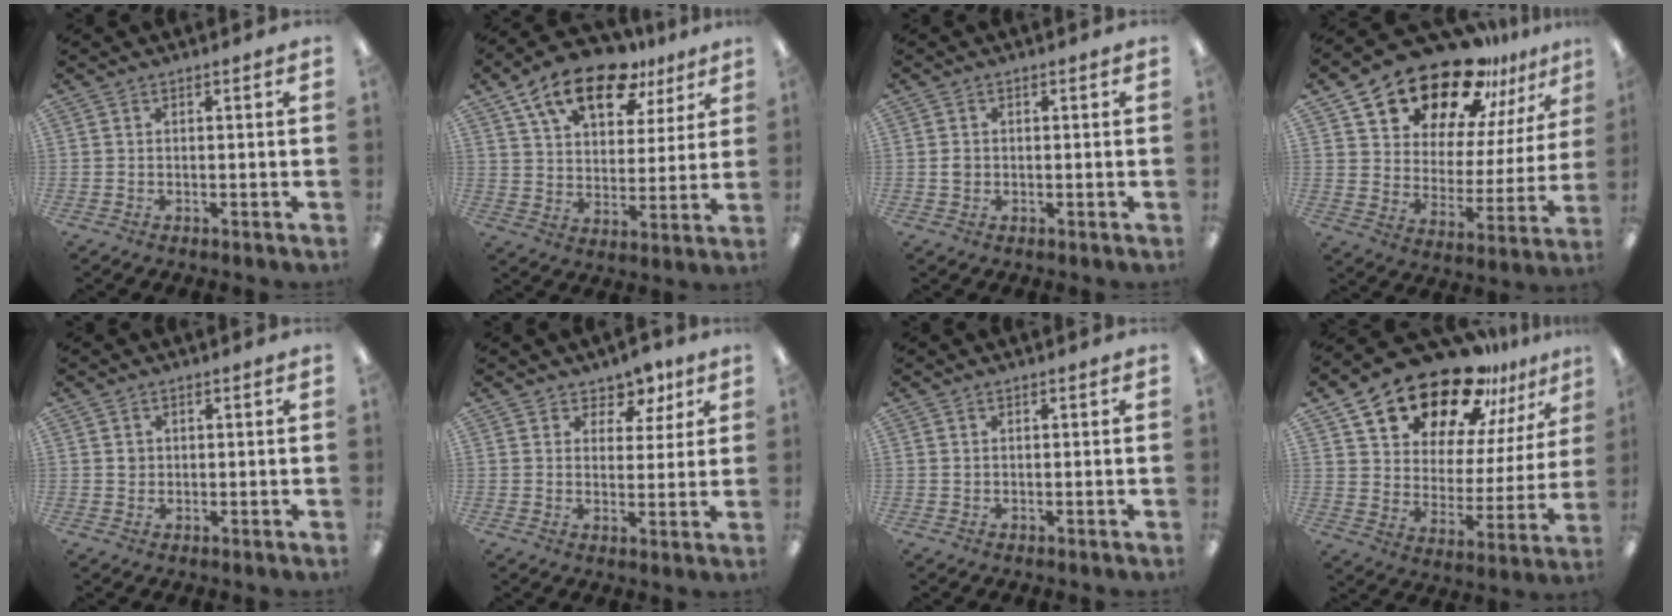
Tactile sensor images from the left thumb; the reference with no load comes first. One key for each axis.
{"total": 17.2, "fx": 11.1, "fy": 8.8, "fz": 9.7, "tx": -0.164, "ty": -0.051, "tz": 0.195}
{"total": 0.9, "fx": 0.0, "fy": 0.8, "fz": 0.3, "tx": -0.006, "ty": 0.004, "tz": -0.002}
{"total": 21.4, "fx": 17.7, "fy": 8.9, "fz": 8.0, "tx": -0.139, "ty": -0.133, "tz": 0.309}
{"total": 1.7, "fx": 0.5, "fy": 1.6, "fz": 0.3, "tx": -0.001, "ty": 0.002, "tz": 0.007}
{"total": 6.2, "fx": 4.5, "fy": 4.0, "fz": 1.3, "tx": -0.020, "ty": -0.028, "tz": 0.080}
{"total": 0.5, "fx": 0.3, "fy": 0.4, "fz": 0.2, "tx": -0.004, "ty": 0.003, "tz": 0.005}
{"total": 22.6, "fx": 18.0, "fy": 9.8, "fz": 9.5, "tx": -0.163, "ty": -0.123, "tz": 0.315}